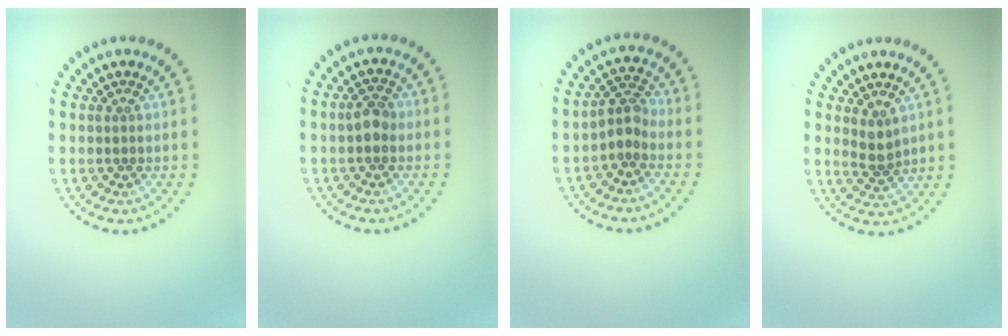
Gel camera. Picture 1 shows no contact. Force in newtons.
{"total": 1.9, "press": 1.9, "slide": 0.3}
{"total": 2.1, "press": 1.7, "slide": 1.2}
{"total": 1.9, "press": 1.5, "slide": 1.1}